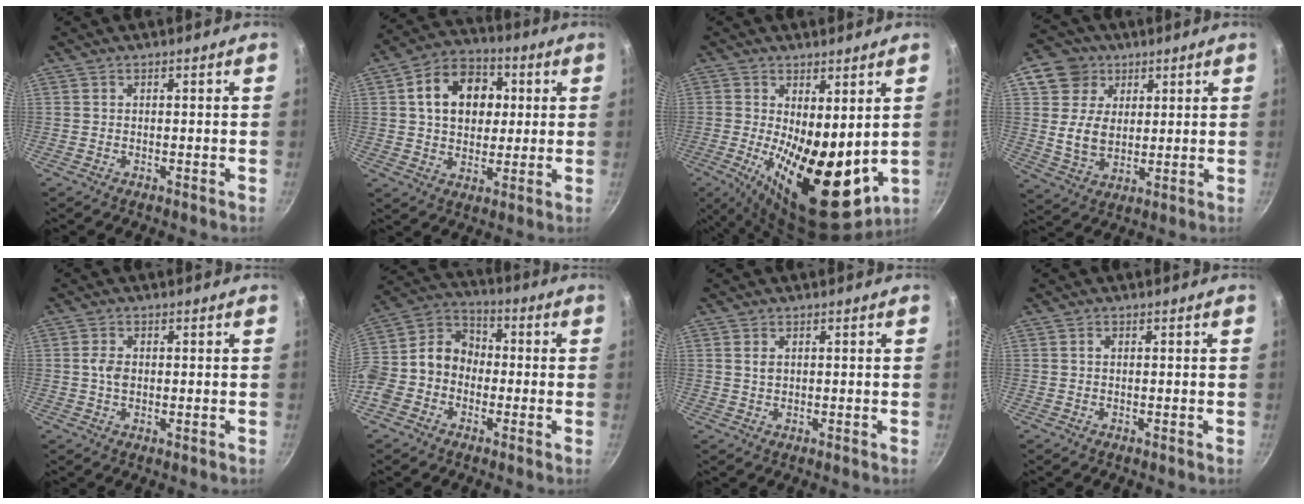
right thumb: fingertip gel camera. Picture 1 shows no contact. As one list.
[{"total": 14.2, "force": [3.0, 10.7, 8.8], "torque": [-0.108, 0.016, 0.039]}, {"total": 18.2, "force": [-0.6, 8.4, 16.1], "torque": [-0.213, -0.030, 0.006]}, {"total": 10.6, "force": [4.2, 8.8, 4.3], "torque": [-0.044, -0.018, 0.074]}, {"total": 3.1, "force": [0.2, 2.0, 2.3], "torque": [-0.044, 0.001, 0.002]}, {"total": 14.6, "force": [-2.7, 12.2, 7.5], "torque": [-0.115, 0.057, -0.071]}, {"total": 1.8, "force": [0.6, 1.3, 1.1], "torque": [-0.020, -0.001, 0.010]}, {"total": 0.9, "force": [0.2, 0.7, 0.5], "torque": [-0.008, 0.004, 0.004]}]